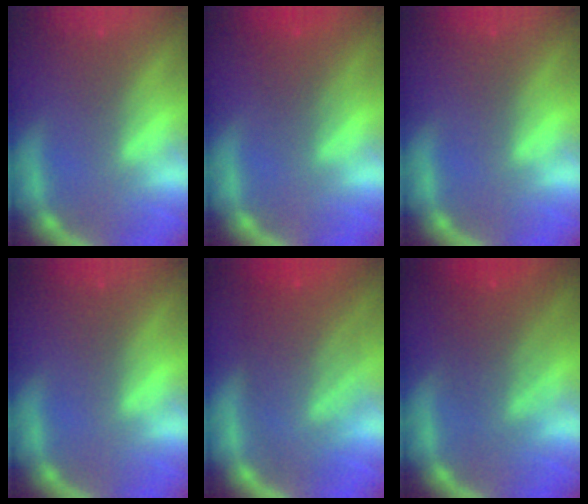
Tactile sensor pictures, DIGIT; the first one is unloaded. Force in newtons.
{"total": 2.5}
{"total": 0.0}
{"total": 0.0}
{"total": 9.0}
{"total": 6.0}